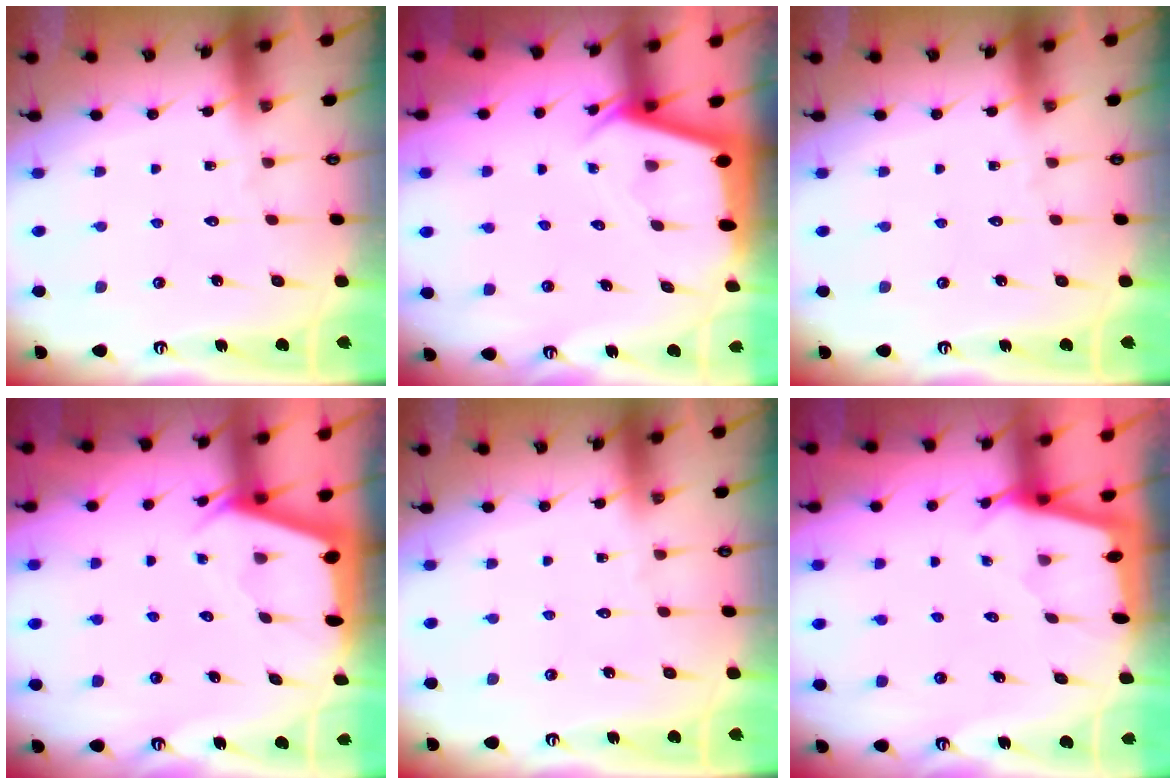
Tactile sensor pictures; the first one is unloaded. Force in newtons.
{"total": 2.3, "press": 2.2, "slide": 0.3}
{"total": 0.0}
{"total": 2.4, "press": 2.4, "slide": 0.3}
{"total": 0.0}
{"total": 1.9, "press": 1.9, "slide": 0.1}